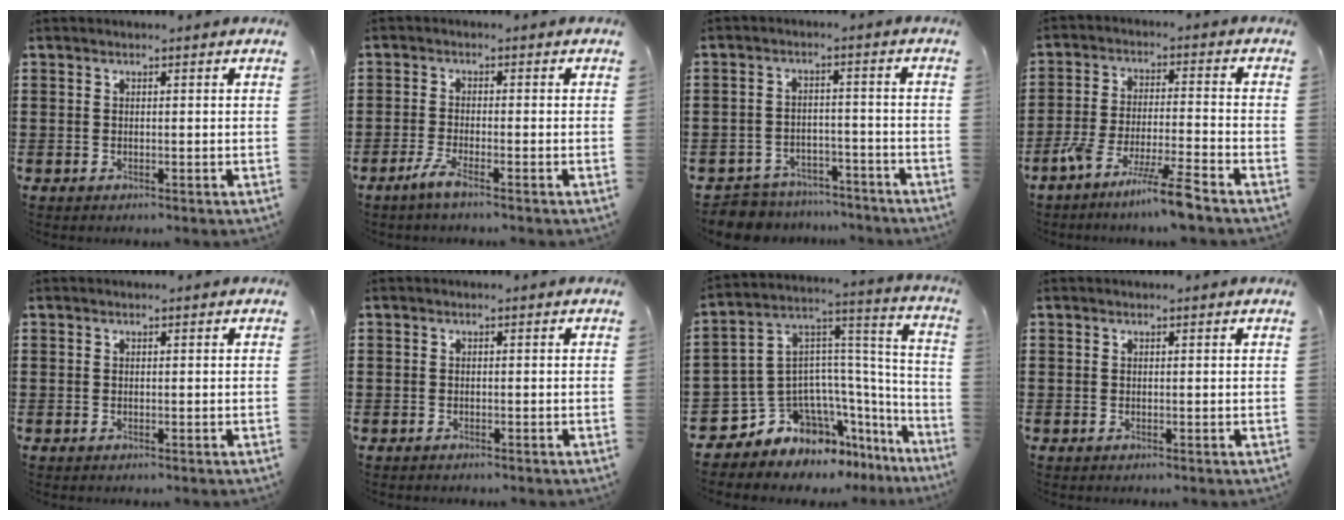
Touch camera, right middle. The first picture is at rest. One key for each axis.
{"total": 4.0, "fx": -2.5, "fy": -0.1, "fz": 3.1, "tx": -0.073, "ty": -0.013, "tz": -0.049}
{"total": 4.7, "fx": -4.6, "fy": 0.8, "fz": -0.2, "tx": -0.010, "ty": 0.005, "tz": -0.099}
{"total": 7.9, "fx": -6.5, "fy": -0.3, "fz": 4.5, "tx": -0.089, "ty": -0.012, "tz": -0.126}
{"total": 0.0}
{"total": 0.6, "fx": -0.5, "fy": 0.3, "fz": 0.0, "tx": 0.000, "ty": 0.001, "tz": -0.011}
{"total": 8.5, "fx": -6.3, "fy": 5.4, "fz": 1.6, "tx": -0.071, "ty": -0.015, "tz": -0.121}
{"total": 0.0}